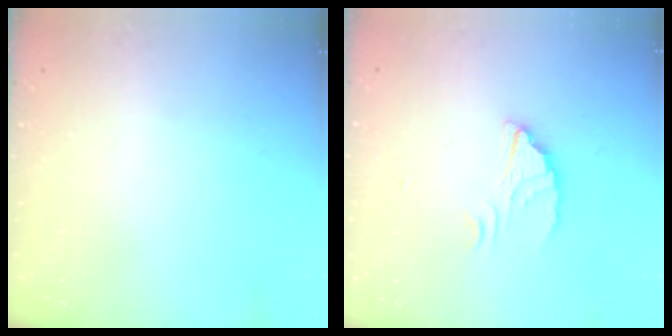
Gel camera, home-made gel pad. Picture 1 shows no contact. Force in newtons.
{"total": 2.5, "press": 2.5, "slide": 0.1}